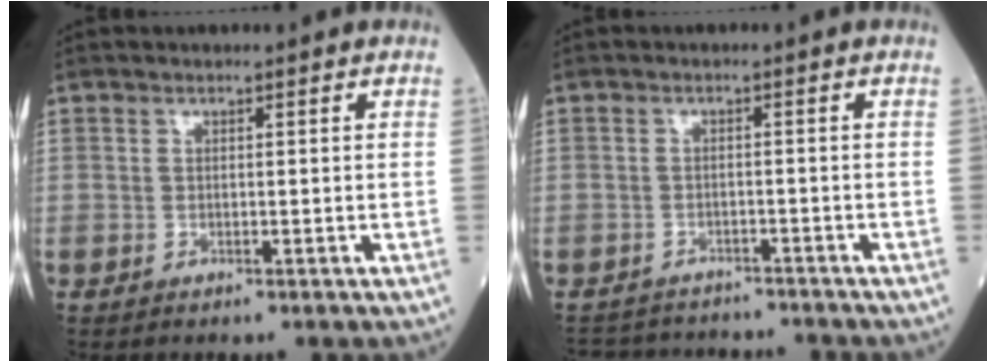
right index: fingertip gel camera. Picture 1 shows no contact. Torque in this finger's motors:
{"motor_torque": [-0.52, -0.43, -1.05, -0.21]}